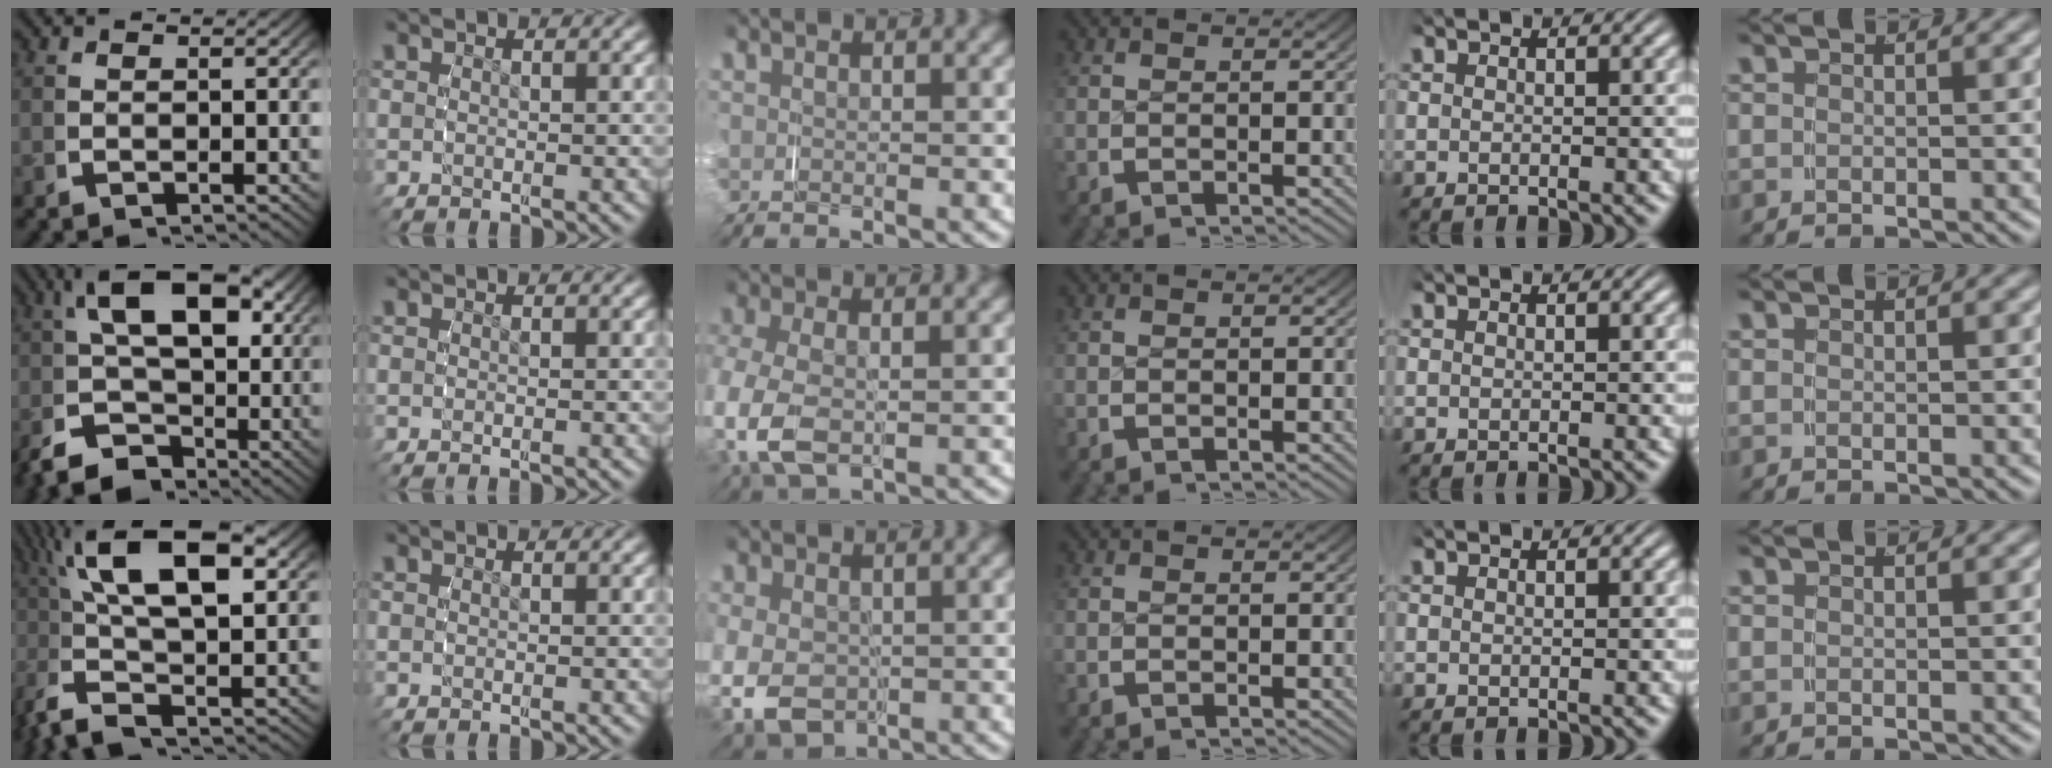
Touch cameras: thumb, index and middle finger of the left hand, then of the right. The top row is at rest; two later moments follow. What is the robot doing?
{"motion": "grasp_and_lifting", "object": "shorts"}